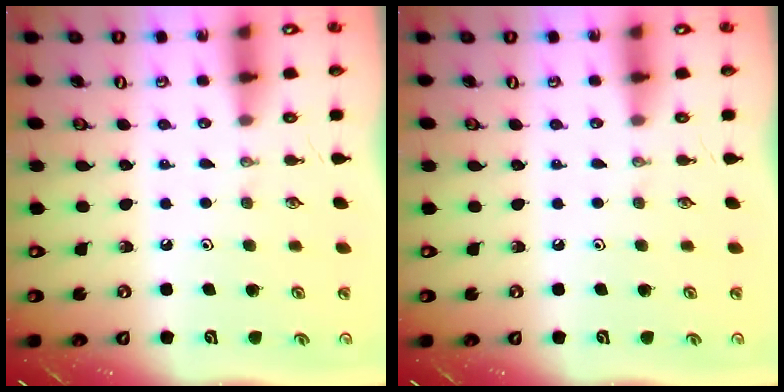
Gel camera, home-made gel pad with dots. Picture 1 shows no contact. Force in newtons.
{"total": 0.0}